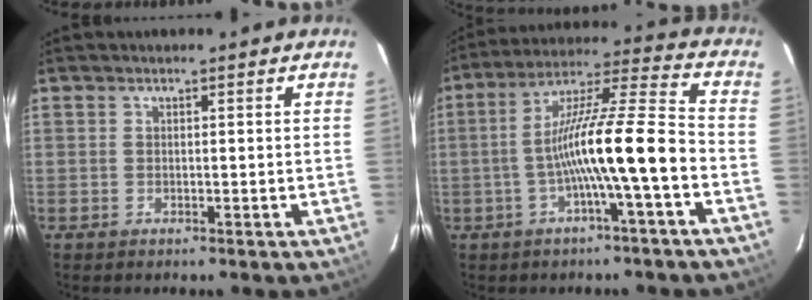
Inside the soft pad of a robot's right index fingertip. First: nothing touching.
{"total": 14.2, "force": [-4.4, -0.3, 13.4], "torque": [-0.238, 0.016, -0.079]}